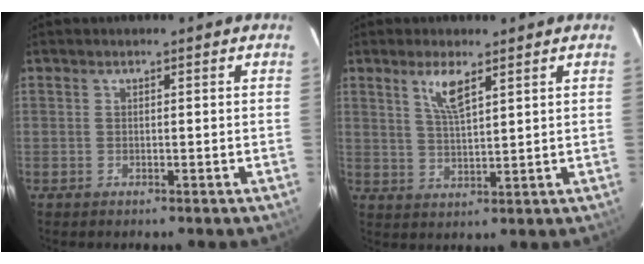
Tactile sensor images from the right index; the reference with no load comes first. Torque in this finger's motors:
{"motor_torque": [0.14, 0.09, 0.33, 0.11]}